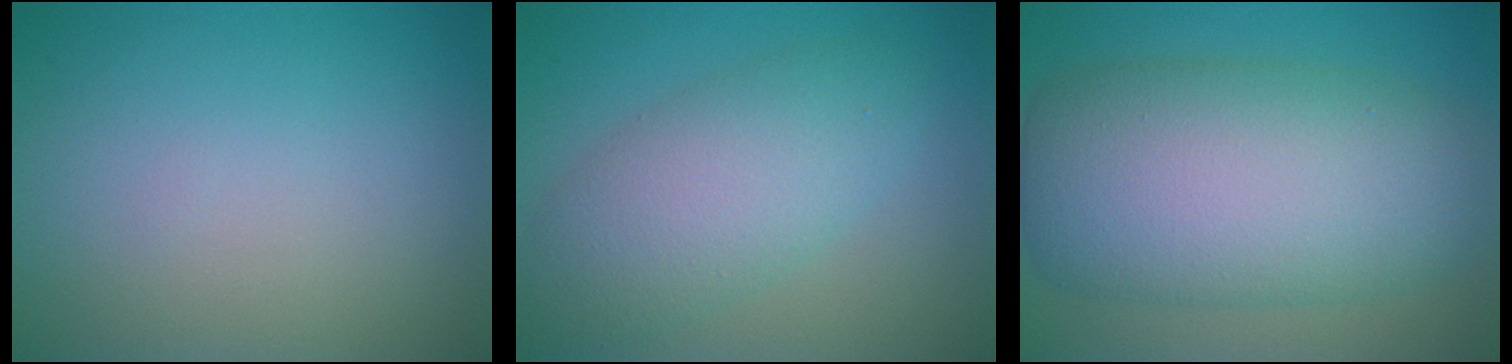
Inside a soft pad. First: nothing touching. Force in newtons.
{"total": 6.0, "press": 6.0, "slide": 0.3}
{"total": 12.3, "press": 12.3, "slide": 0.1}